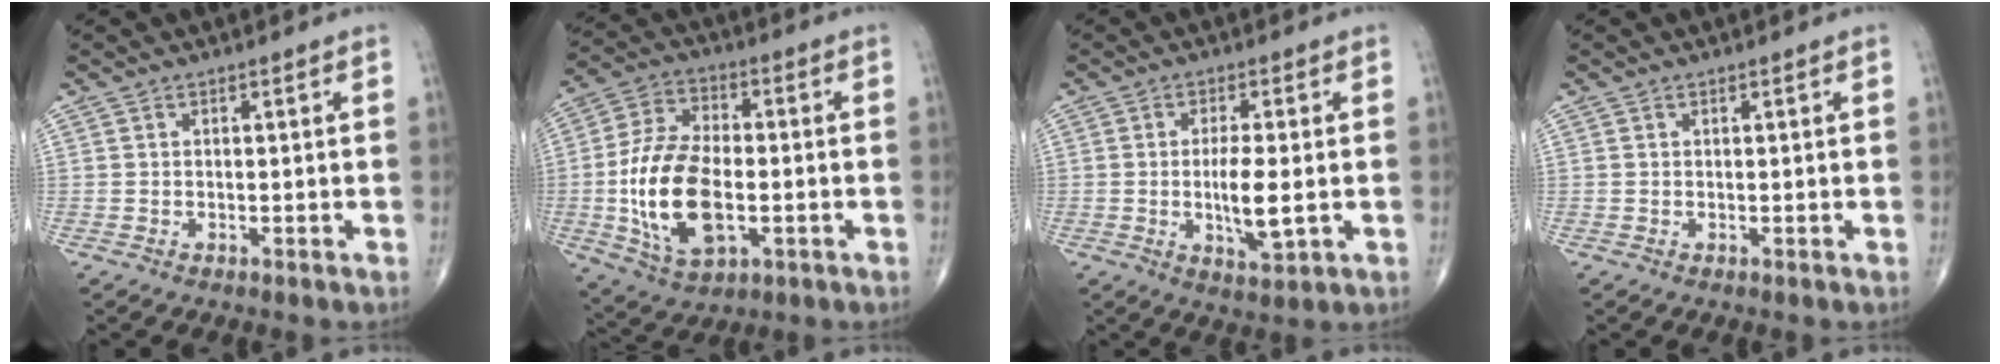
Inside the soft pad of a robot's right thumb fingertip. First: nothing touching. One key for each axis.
{"total": 17.8, "fx": -2.8, "fy": 9.7, "fz": 14.7, "tx": -0.280, "ty": 0.010, "tz": -0.043}
{"total": 7.3, "fx": -0.8, "fy": 2.1, "fz": 7.0, "tx": -0.126, "ty": -0.014, "tz": -0.011}
{"total": 0.0}